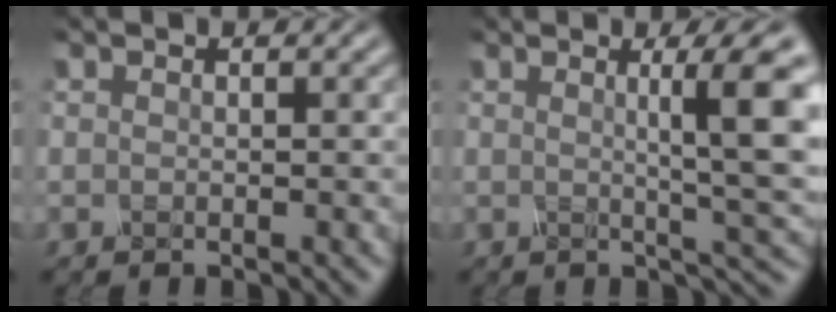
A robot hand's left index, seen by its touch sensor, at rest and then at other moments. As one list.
[{"total": 7.7, "force": [1.4, 1.3, 7.4], "torque": [-0.090, 0.007, 0.020]}]